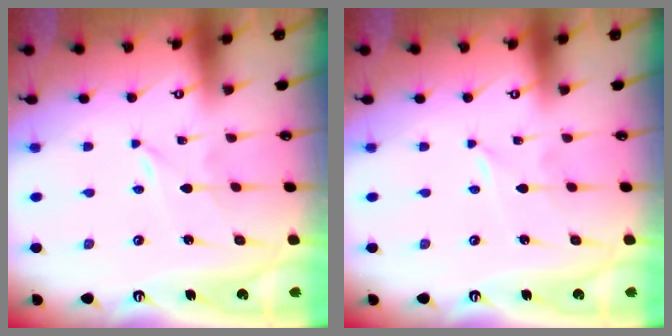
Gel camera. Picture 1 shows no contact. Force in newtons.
{"total": 0.0}